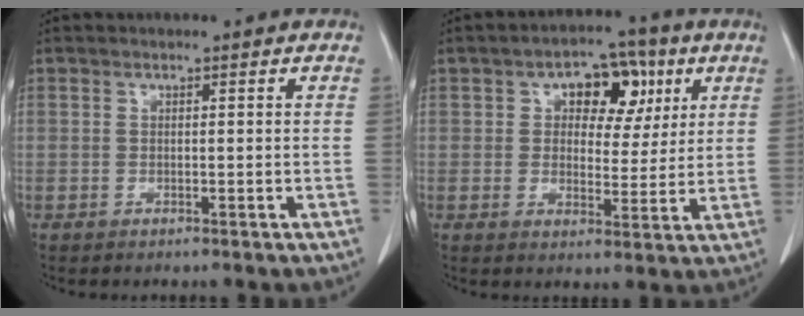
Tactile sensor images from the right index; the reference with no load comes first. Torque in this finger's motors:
{"motor_torque": [0.63, 0.58, 0.26, 0.05]}